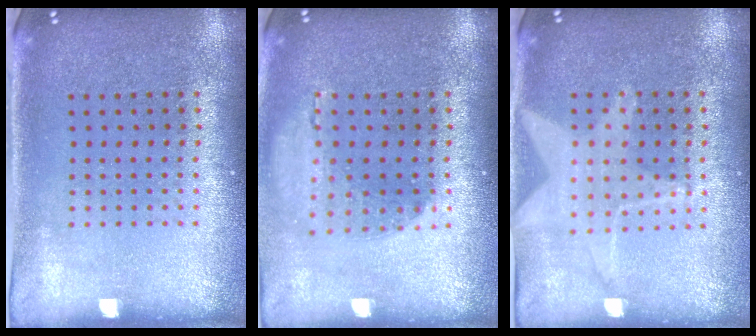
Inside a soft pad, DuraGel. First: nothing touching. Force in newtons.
{"total": 1.1, "press": 1.1, "slide": 0.2}
{"total": 1.4, "press": 1.3, "slide": 0.4}